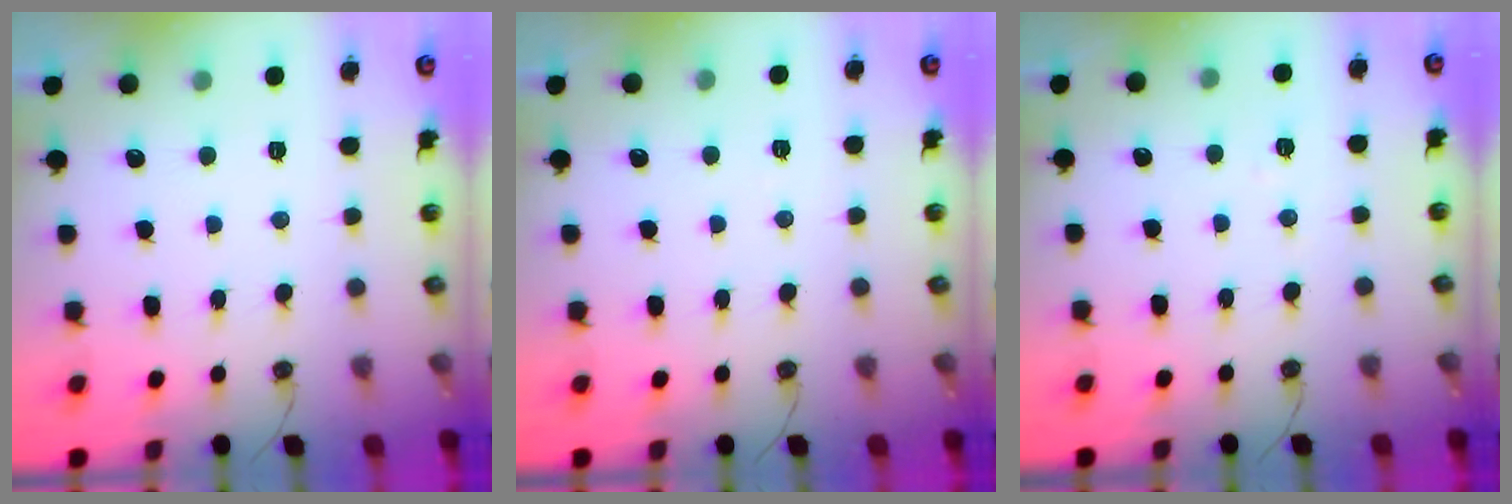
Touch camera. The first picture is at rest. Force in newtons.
{"total": 3.9, "press": 1.8, "slide": 3.5}
{"total": 5.3, "press": 4.9, "slide": 2.0}